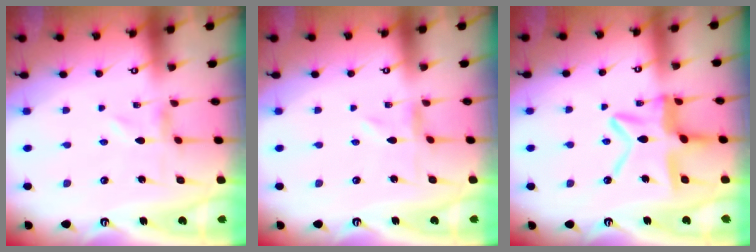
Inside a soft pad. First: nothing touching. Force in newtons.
{"total": 0.0}
{"total": 13.0, "press": 13.0, "slide": 1.4}